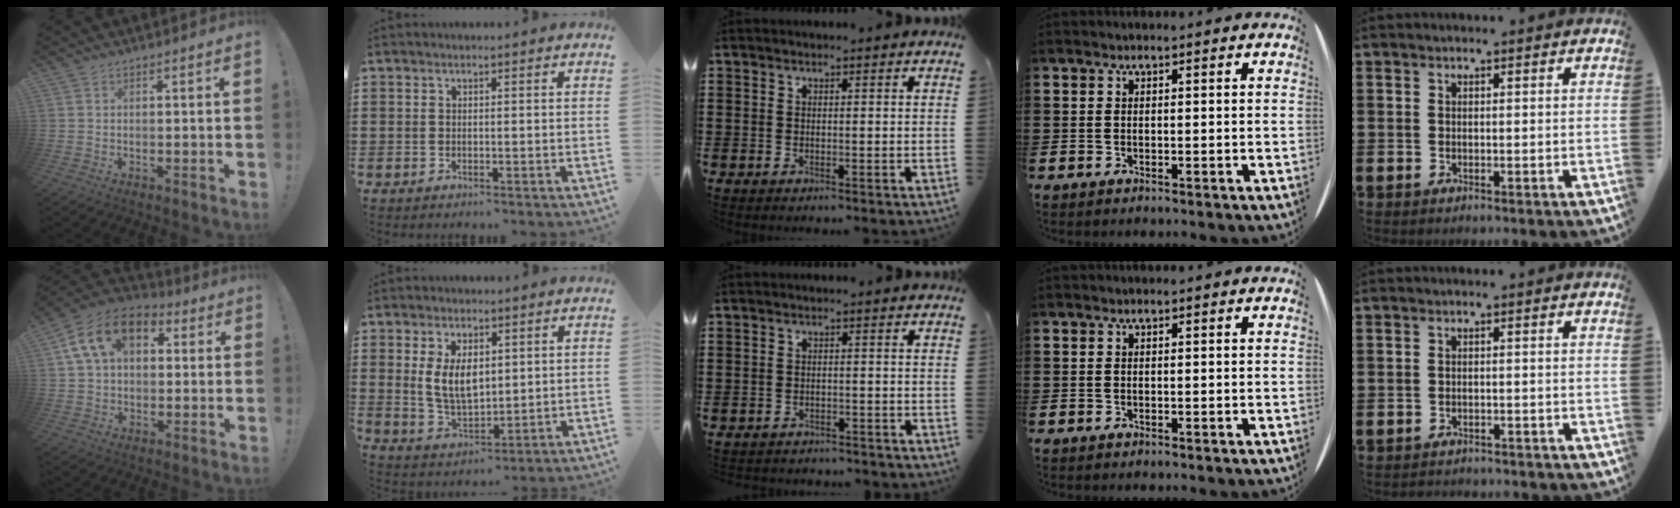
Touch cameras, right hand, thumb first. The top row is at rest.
{"thumb": {"total": 14.6, "force": [5.0, 10.0, 9.4], "torque": [-0.153, 0.004, 0.095]}, "index": {"total": 6.7, "force": [1.6, 3.8, 5.2], "torque": [-0.103, 0.008, 0.027]}, "middle": {"total": 1.8, "force": [-1.8, 0.1, -0.1], "torque": [-0.005, 0.000, -0.040]}, "little": {"total": 1.4, "force": [-1.4, 0.0, -0.2], "torque": [-0.002, 0.004, -0.030]}}